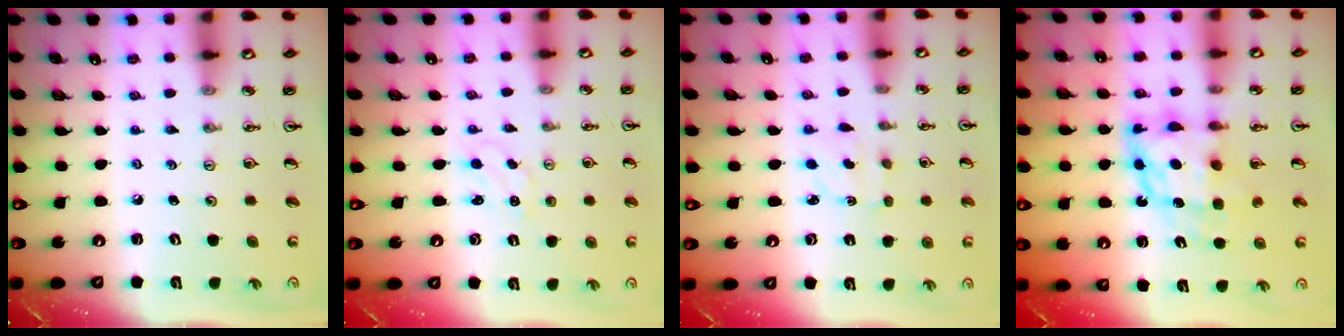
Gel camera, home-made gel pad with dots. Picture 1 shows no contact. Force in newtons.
{"total": 1.5, "press": 1.5, "slide": 0.2}
{"total": 2.5, "press": 2.4, "slide": 0.6}
{"total": 9.8, "press": 9.8, "slide": 0.8}